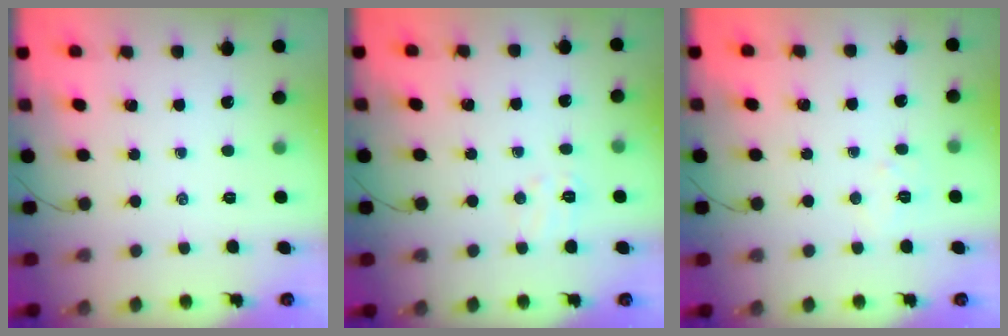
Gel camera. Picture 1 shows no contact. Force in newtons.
{"total": 4.8, "press": 4.6, "slide": 1.1}
{"total": 4.0, "press": 3.9, "slide": 0.9}